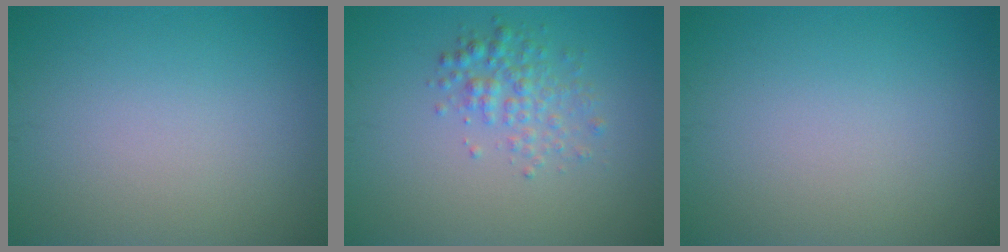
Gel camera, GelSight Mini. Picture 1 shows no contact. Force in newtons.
{"total": 2.5, "press": 2.5, "slide": 0.1}
{"total": 0.0}